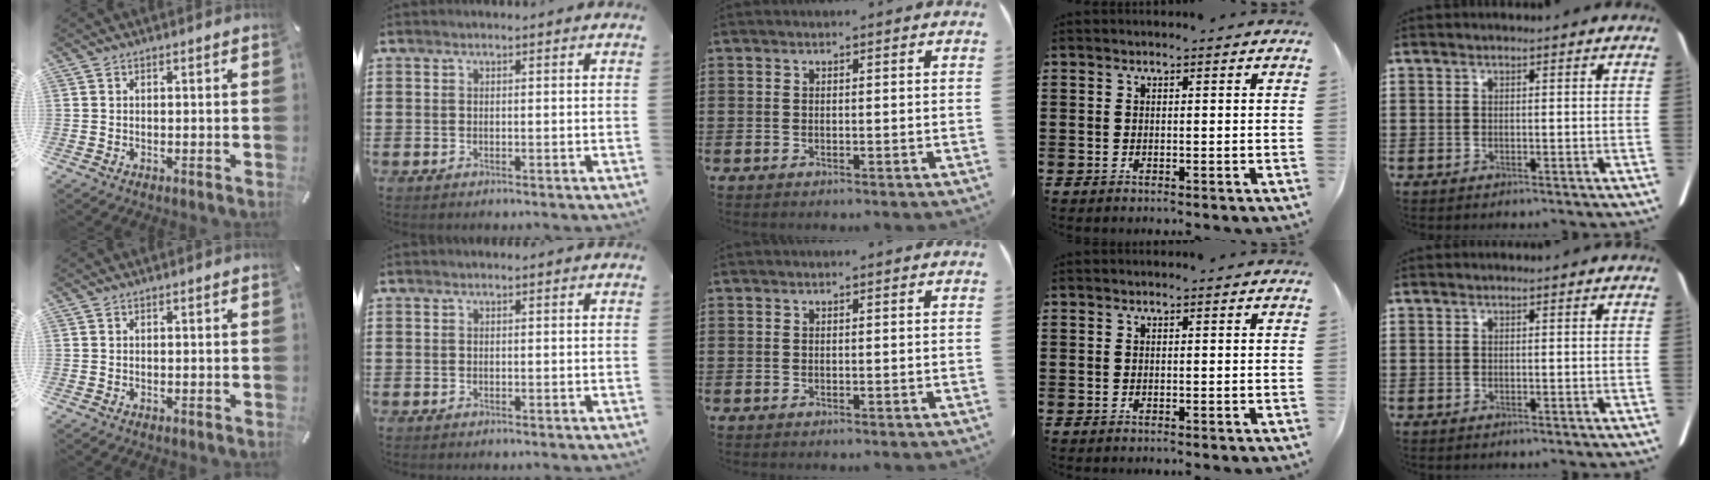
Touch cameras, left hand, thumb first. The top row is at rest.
{}